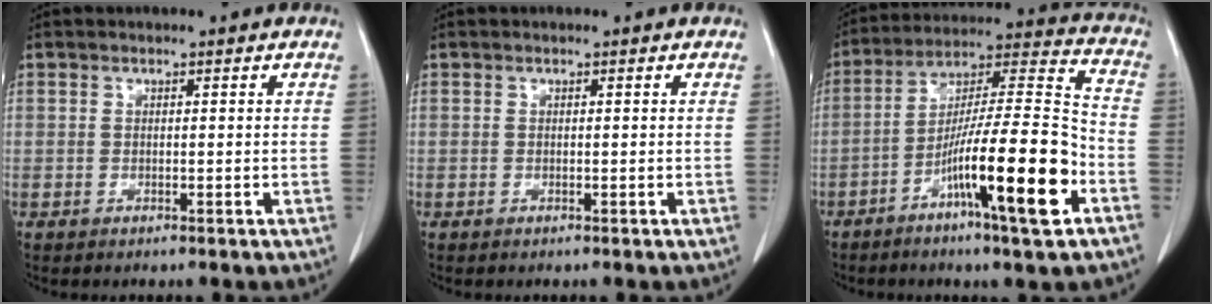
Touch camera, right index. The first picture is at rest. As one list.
[{"total": 0.0}, {"total": 17.9, "force": [-7.7, 0.8, 16.1], "torque": [-0.280, -0.005, -0.131]}]